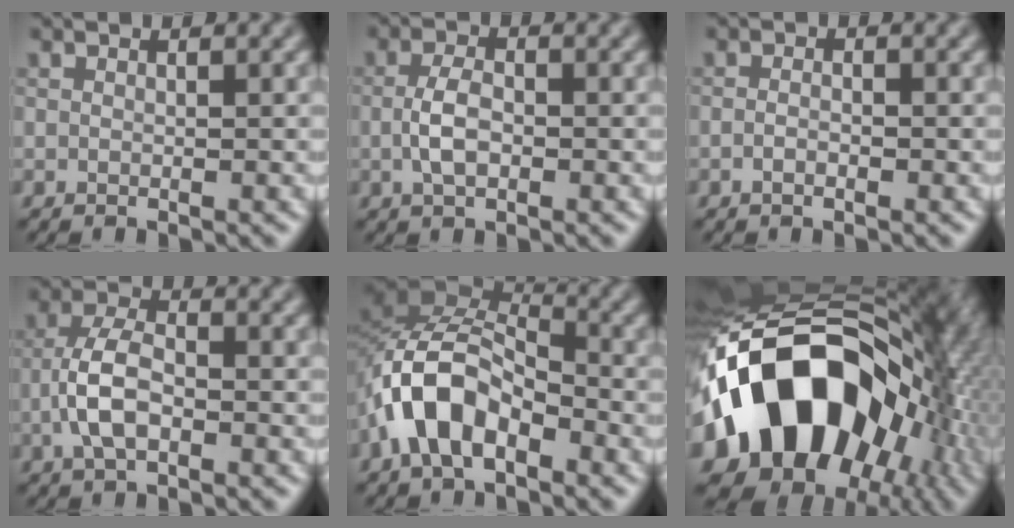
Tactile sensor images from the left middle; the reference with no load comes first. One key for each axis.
{"total": 2.8, "fx": -0.5, "fy": 1.5, "fz": 2.3, "tx": -0.049, "ty": 0.002, "tz": -0.014}
{"total": 1.0, "fx": -0.5, "fy": 0.5, "fz": 0.7, "tx": -0.014, "ty": 0.000, "tz": -0.012}
{"total": 4.2, "fx": -1.3, "fy": 2.0, "fz": 3.4, "tx": -0.069, "ty": 0.006, "tz": -0.033}
{"total": 8.0, "fx": -3.4, "fy": 4.6, "fz": 5.6, "tx": -0.105, "ty": 0.011, "tz": -0.074}
{"total": 18.3, "fx": -4.0, "fy": 13.3, "fz": 12.0, "tx": -0.194, "ty": -0.004, "tz": -0.071}